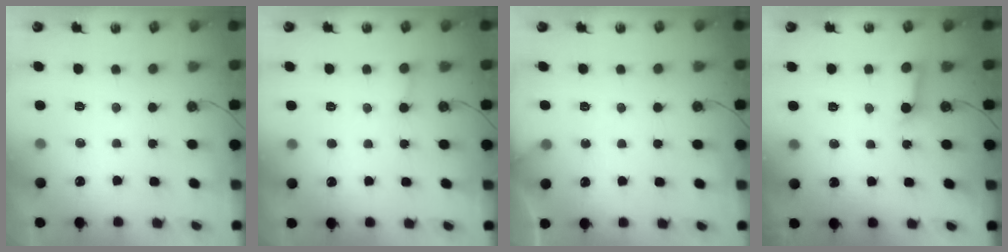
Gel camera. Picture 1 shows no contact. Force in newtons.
{"total": 5.4, "press": 5.4, "slide": 0.3}
{"total": 2.5, "press": 2.5, "slide": 0.3}
{"total": 6.8, "press": 6.8, "slide": 0.7}